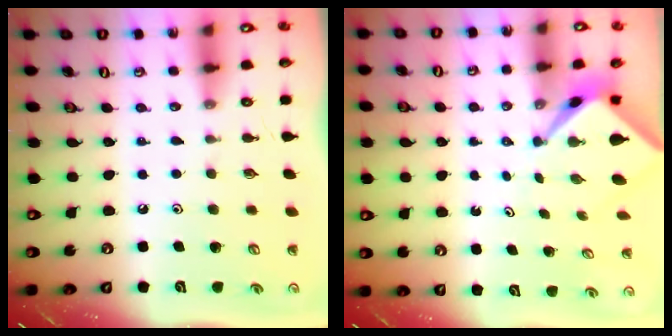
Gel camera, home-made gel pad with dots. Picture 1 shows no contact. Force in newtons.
{"total": 2.5, "press": 2.5, "slide": 0.1}